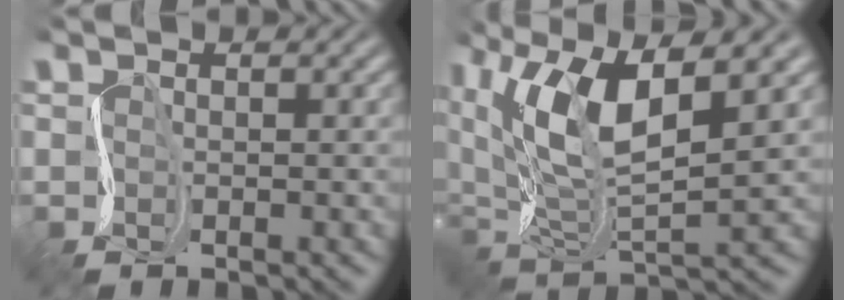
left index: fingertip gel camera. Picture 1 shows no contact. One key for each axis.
{"total": 9.6, "fx": 4.4, "fy": 3.6, "fz": 7.7, "tx": -0.166, "ty": 0.006, "tz": 0.079}